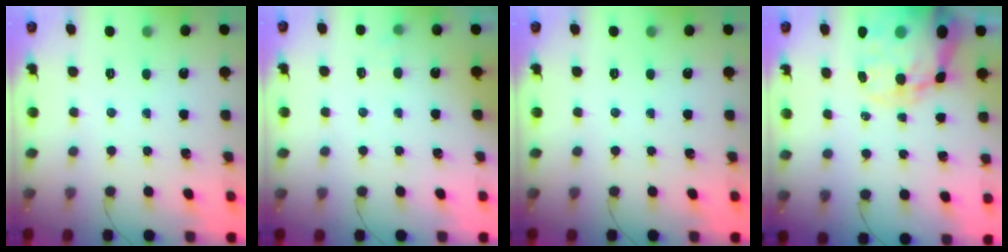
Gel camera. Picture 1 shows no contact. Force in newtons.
{"total": 1.6, "press": 1.2, "slide": 1.1}
{"total": 0.0}
{"total": 22.2, "press": 21.4, "slide": 5.9}